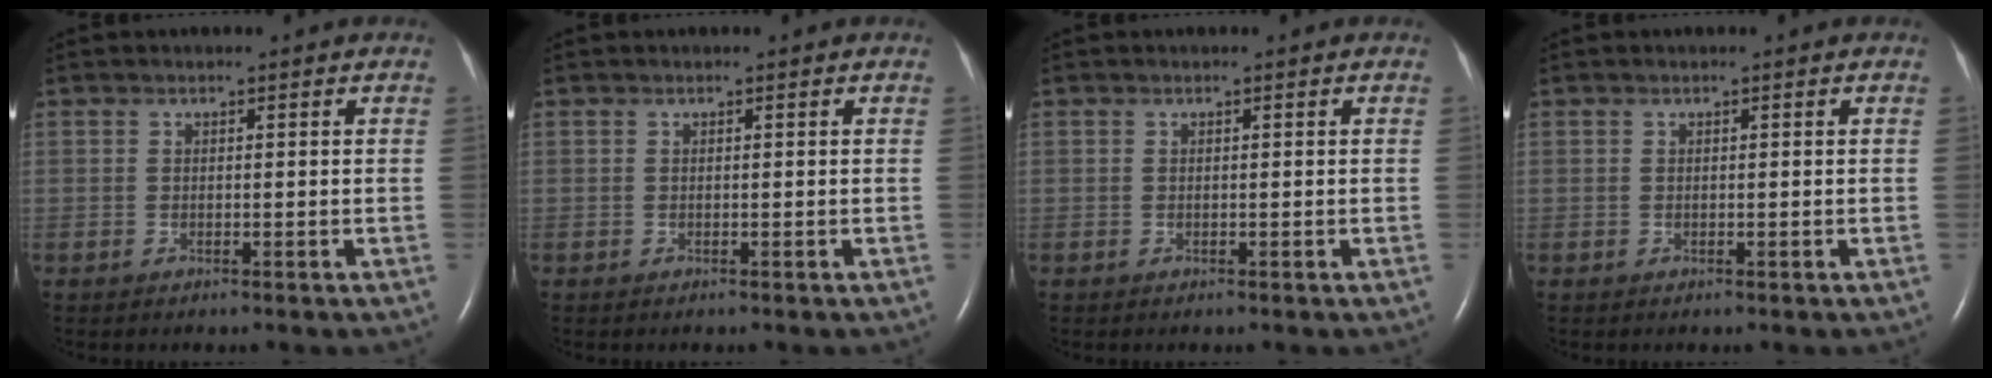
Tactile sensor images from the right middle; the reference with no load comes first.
{"total": 0.0}
{"total": 0.0}
{"total": 0.0}